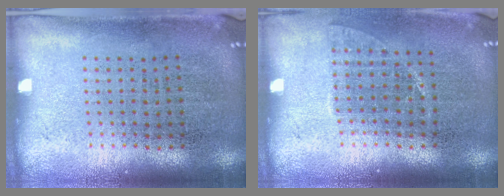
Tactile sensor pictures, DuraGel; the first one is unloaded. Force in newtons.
{"total": 1.0, "press": 0.8, "slide": 0.6}